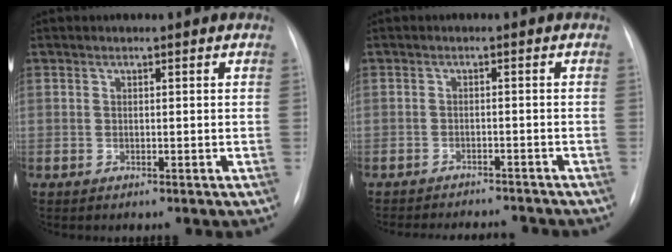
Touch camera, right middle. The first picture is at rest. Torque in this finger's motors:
{"motor_torque": [0.09, -0.16, 0.05, 0.02]}